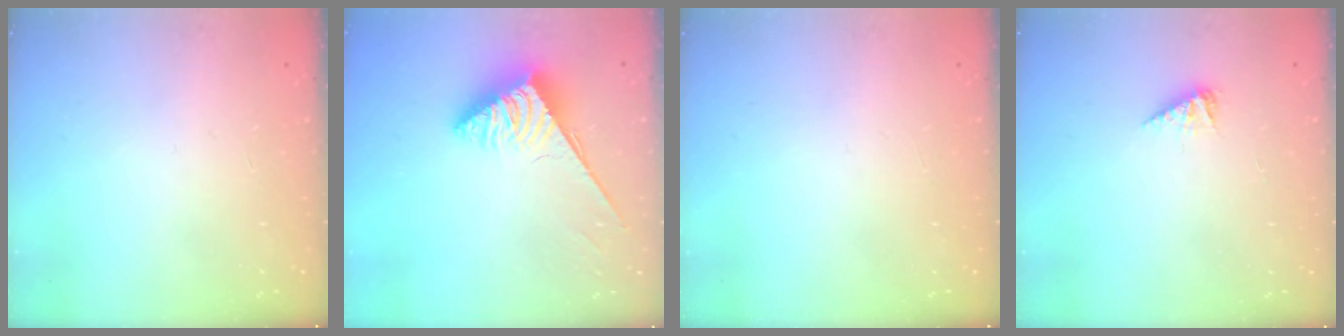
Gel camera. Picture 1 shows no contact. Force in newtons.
{"total": 3.6, "press": 3.5, "slide": 0.6}
{"total": 0.0}
{"total": 2.5, "press": 2.5, "slide": 0.4}